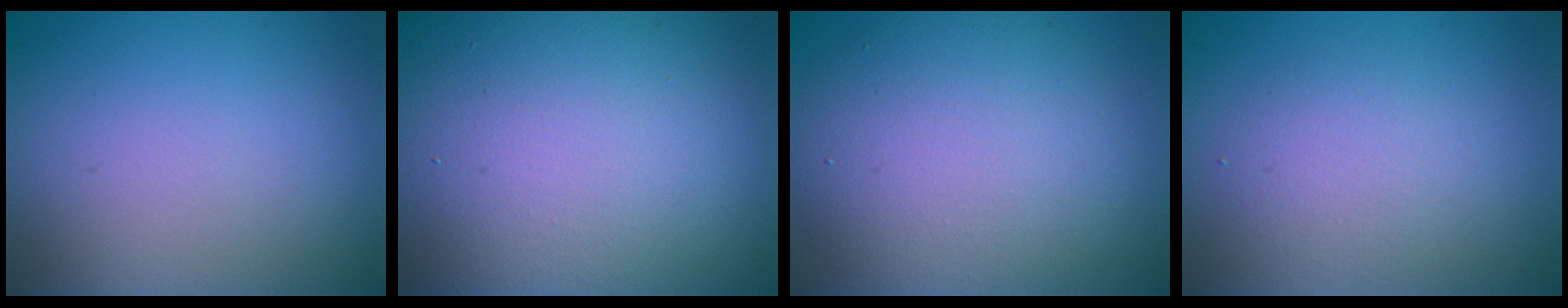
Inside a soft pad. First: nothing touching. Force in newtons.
{"total": 18.3, "press": 18.3, "slide": 1.0}
{"total": 7.4, "press": 7.4, "slide": 0.3}
{"total": 2.5, "press": 2.5, "slide": 0.2}